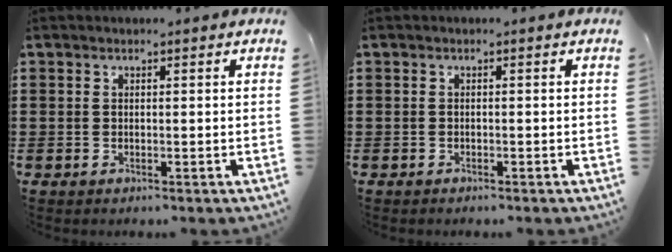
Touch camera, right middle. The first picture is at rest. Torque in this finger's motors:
{"motor_torque": [0.06, -0.24, 0.02, 0.00]}